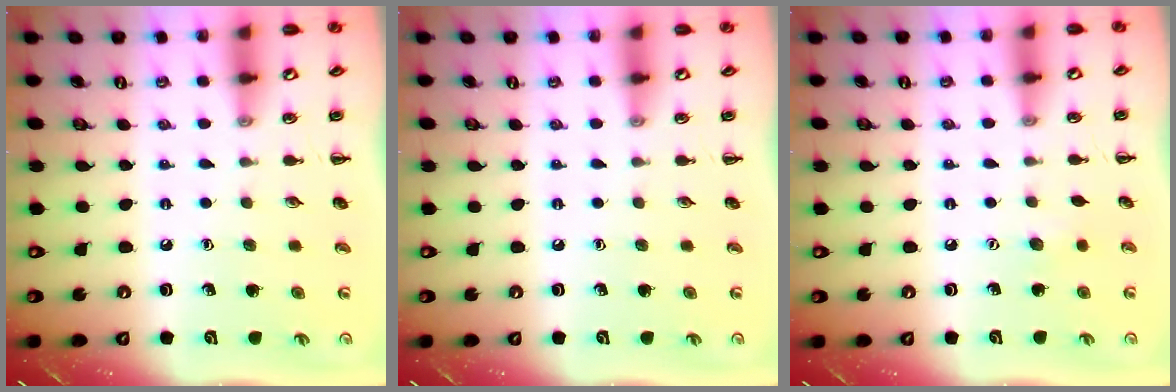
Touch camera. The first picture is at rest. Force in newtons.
{"total": 0.0}
{"total": 2.5, "press": 2.4, "slide": 0.6}